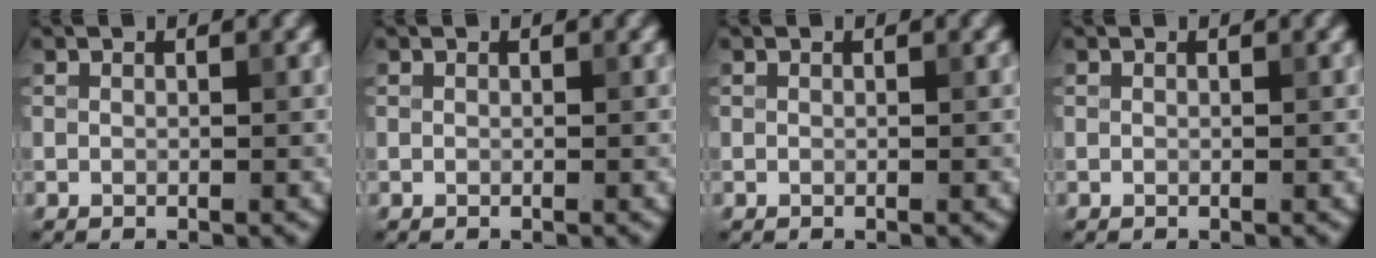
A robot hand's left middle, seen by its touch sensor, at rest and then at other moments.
{"total": 0.0}
{"total": 0.0}
{"total": 0.0}